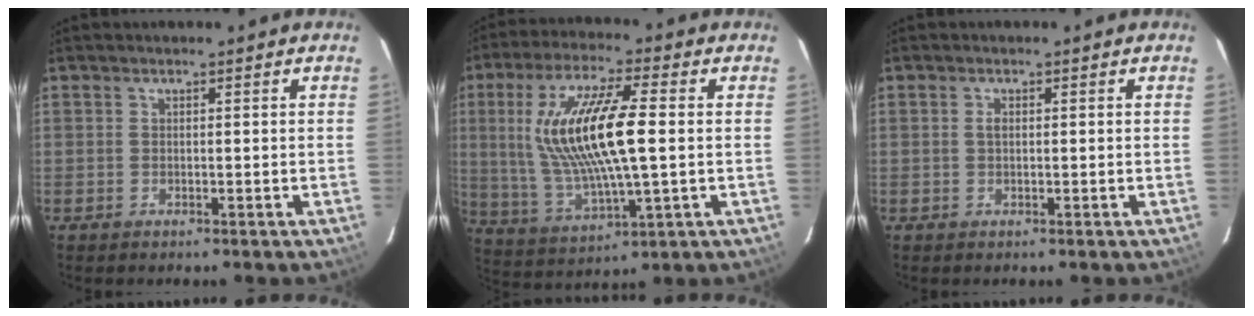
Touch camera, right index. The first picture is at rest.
{"total": 17.9, "force": [1.8, 4.2, 17.3], "torque": [-0.334, -0.001, 0.046]}
{"total": 0.9, "force": [0.1, 0.5, 0.7], "torque": [-0.014, 0.002, 0.000]}